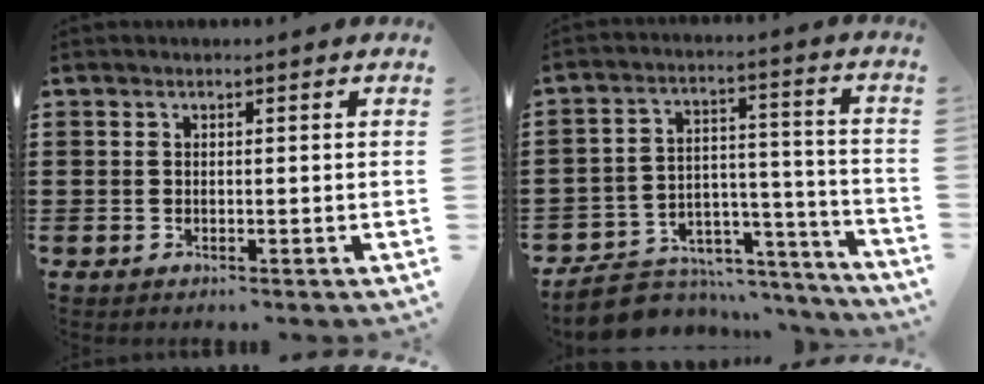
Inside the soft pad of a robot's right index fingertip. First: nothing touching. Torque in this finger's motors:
{"motor_torque": [-2.14, 0.00, -1.05, -0.21]}